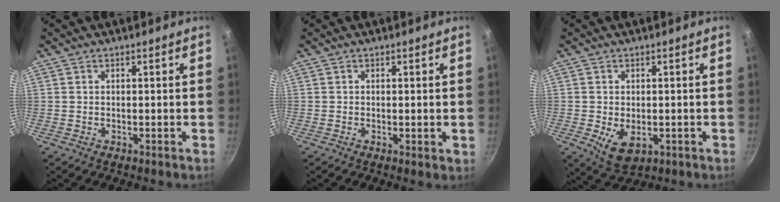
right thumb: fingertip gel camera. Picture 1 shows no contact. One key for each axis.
{"total": 1.4, "fx": -0.1, "fy": 0.5, "fz": 1.3, "tx": -0.018, "ty": -0.003, "tz": -0.002}
{"total": 6.5, "fx": -1.3, "fy": 4.1, "fz": 4.8, "tx": -0.072, "ty": -0.014, "tz": -0.009}